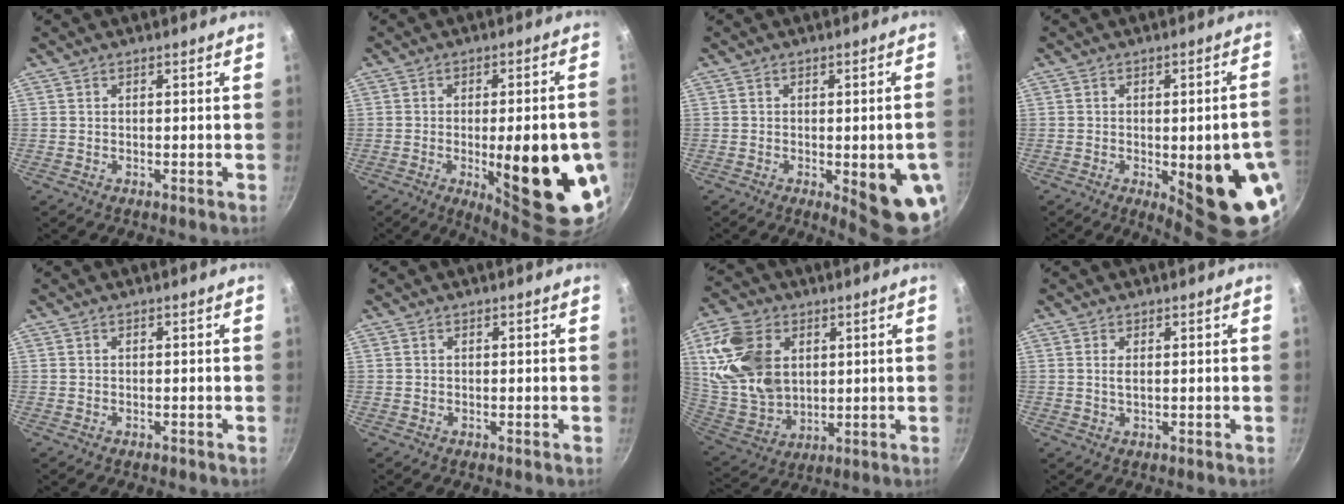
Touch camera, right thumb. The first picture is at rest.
{"total": 23.9, "force": [-5.6, 7.5, 22.0], "torque": [-0.228, -0.002, -0.048]}
{"total": 14.7, "force": [-3.8, 4.8, 13.4], "torque": [-0.132, 0.001, -0.026]}
{"total": 21.4, "force": [-4.7, 7.0, 19.6], "torque": [-0.199, 0.006, -0.028]}
{"total": 0.0}
{"total": 0.0}
{"total": 18.0, "force": [4.7, 12.4, 12.1], "torque": [-0.237, -0.010, 0.103]}
{"total": 1.4, "force": [0.4, 0.5, 1.3], "torque": [-0.029, -0.002, 0.012]}